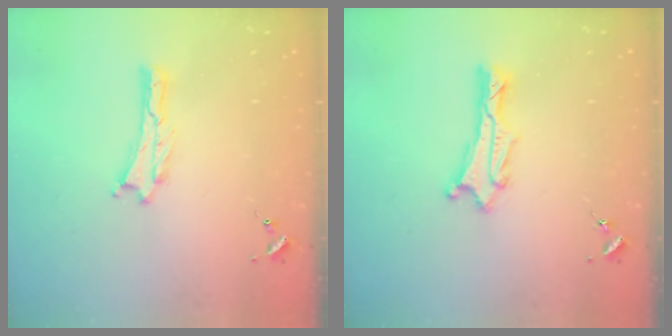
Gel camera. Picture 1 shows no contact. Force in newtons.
{"total": 1.3, "press": 1.3, "slide": 0.1}